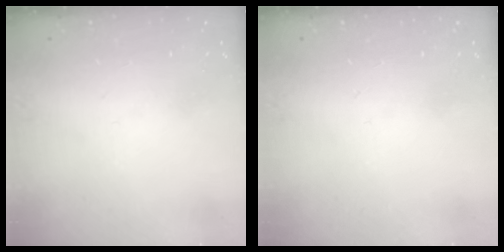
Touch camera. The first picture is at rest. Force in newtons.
{"total": 0.0}